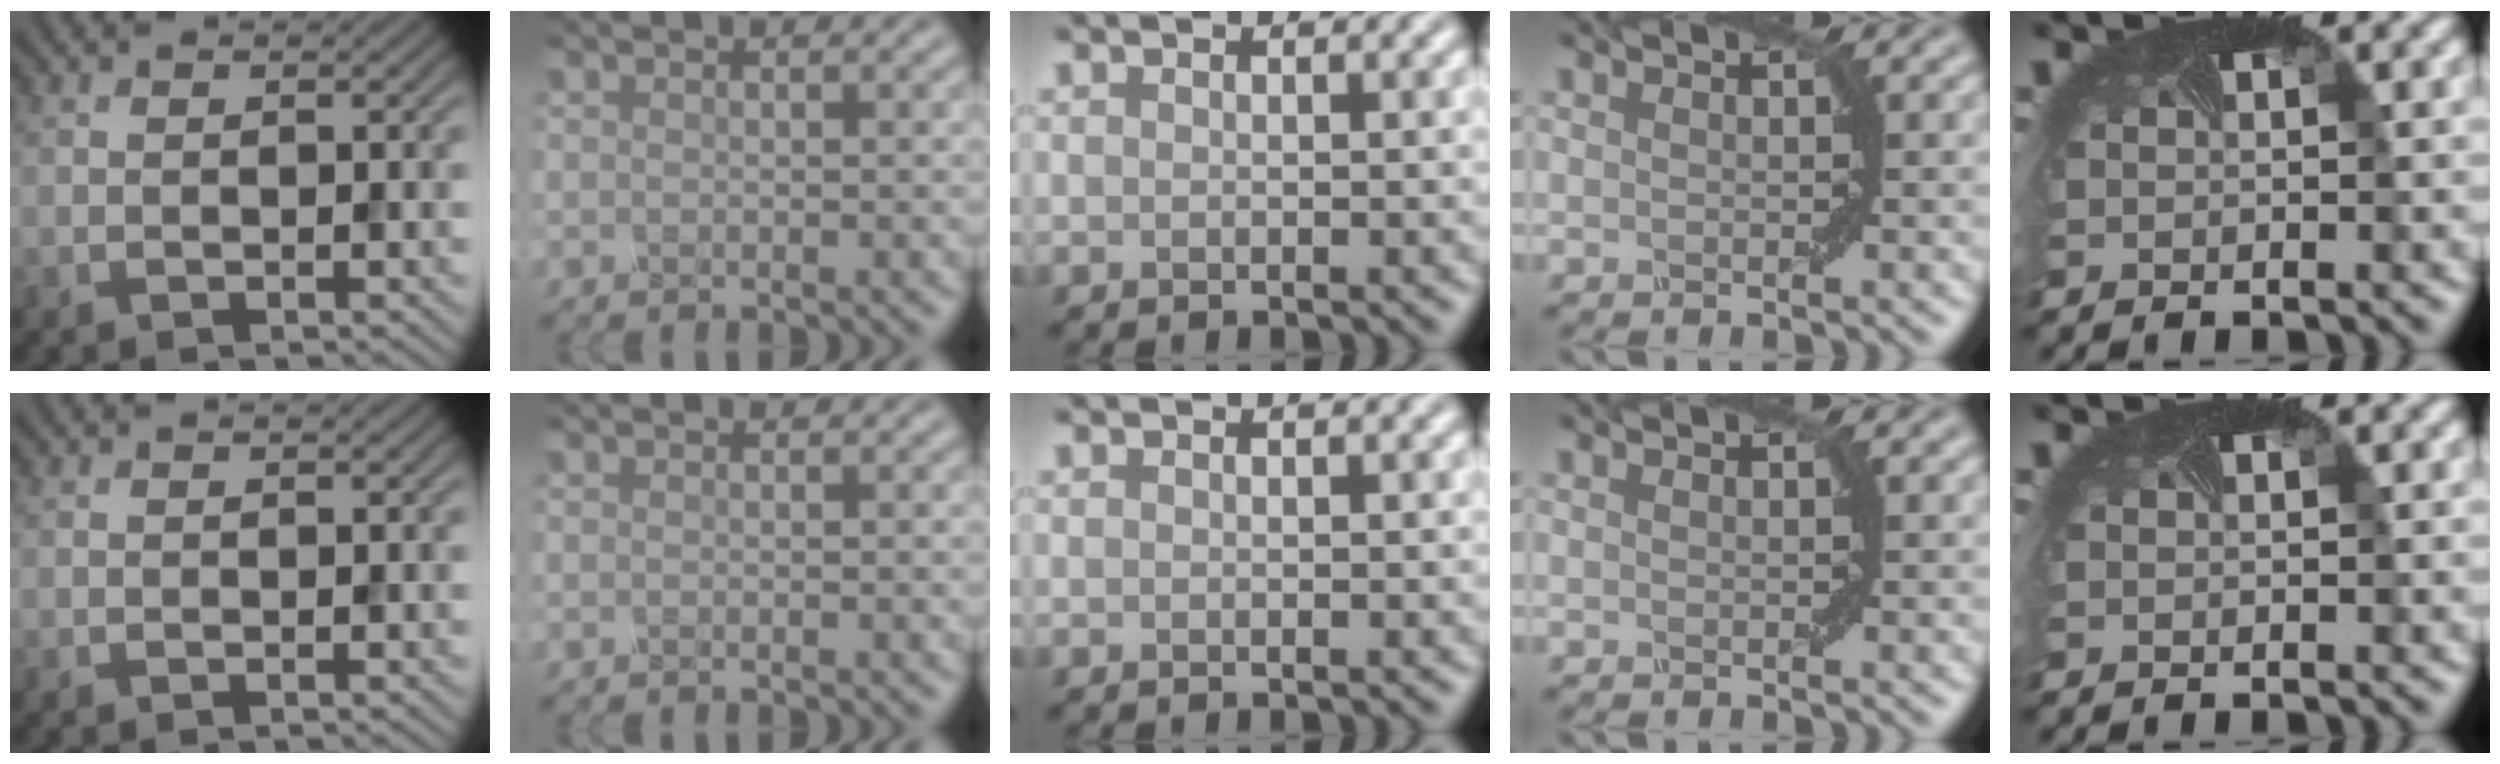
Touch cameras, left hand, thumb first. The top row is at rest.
{}